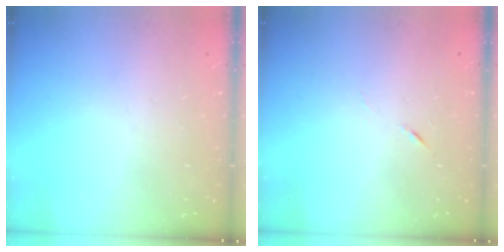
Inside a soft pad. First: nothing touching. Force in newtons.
{"total": 3.8, "press": 3.6, "slide": 1.1}